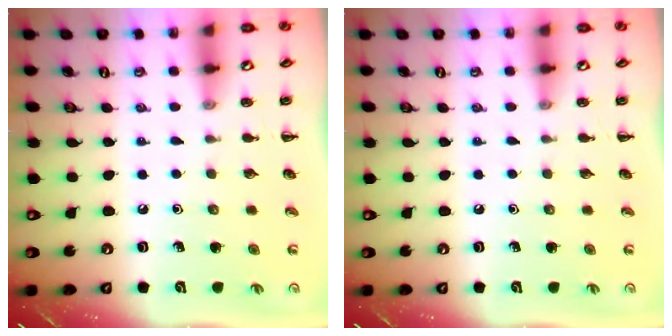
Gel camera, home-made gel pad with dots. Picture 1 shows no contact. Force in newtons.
{"total": 0.0}